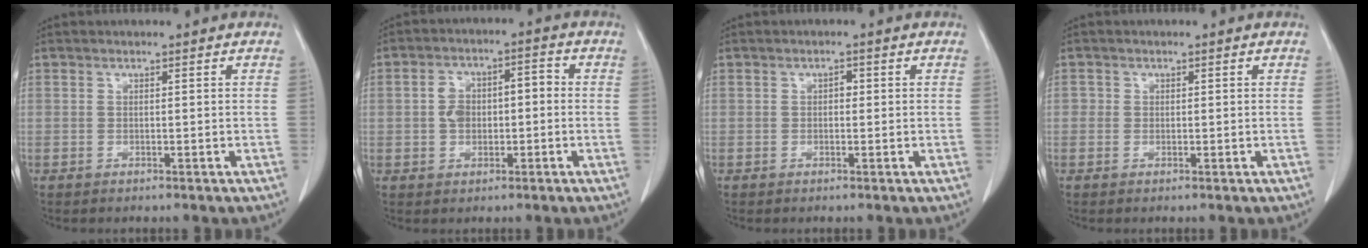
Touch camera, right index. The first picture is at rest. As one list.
[{"total": 5.9, "force": [-0.4, 3.8, 4.4], "torque": [-0.089, 0.037, -0.008]}, {"total": 1.0, "force": [0.0, 0.7, 0.8], "torque": [-0.008, 0.004, -0.002]}, {"total": 1.0, "force": [0.0, 0.9, 0.4], "torque": [0.003, 0.002, -0.002]}]